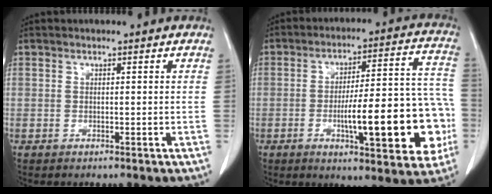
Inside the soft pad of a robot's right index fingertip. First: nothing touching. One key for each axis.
{"total": 19.2, "fx": -4.7, "fy": 4.3, "fz": 18.2, "tx": -0.201, "ty": 0.033, "tz": -0.054}